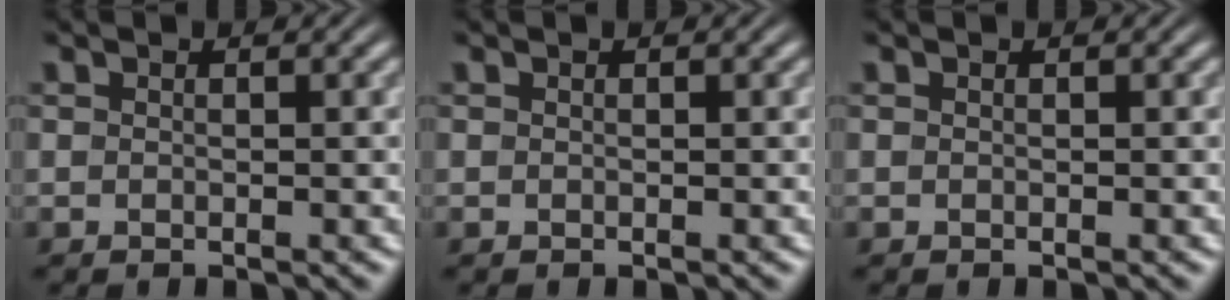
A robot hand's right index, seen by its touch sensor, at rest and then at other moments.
{"total": 0.0}
{"total": 0.0}